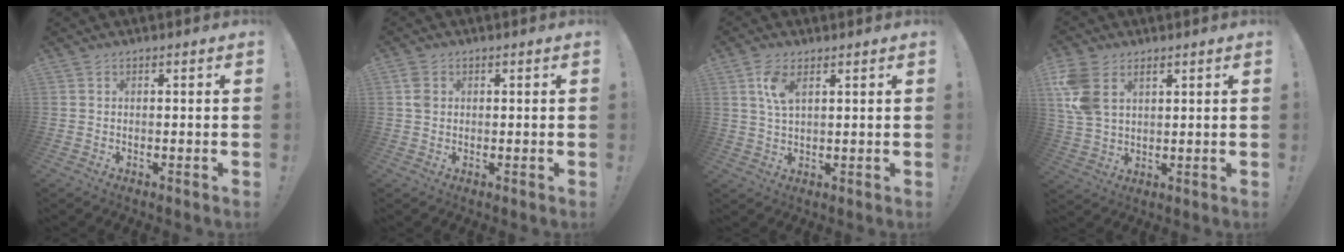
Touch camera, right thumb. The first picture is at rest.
{"total": 3.3, "force": [0.9, 2.6, 1.9], "torque": [-0.032, 0.005, 0.019]}
{"total": 6.2, "force": [2.6, 2.8, 4.9], "torque": [-0.089, 0.000, 0.047]}
{"total": 10.1, "force": [4.5, 6.6, 6.1], "torque": [-0.129, -0.009, 0.087]}